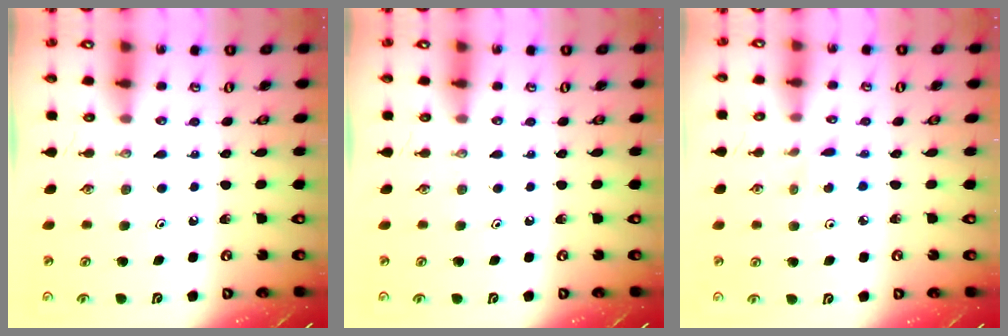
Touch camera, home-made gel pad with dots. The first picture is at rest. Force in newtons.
{"total": 0.0}
{"total": 1.5, "press": 1.4, "slide": 0.2}